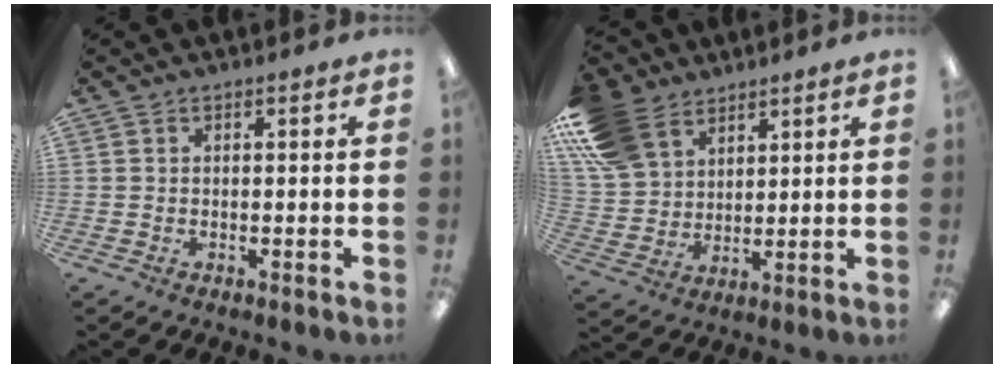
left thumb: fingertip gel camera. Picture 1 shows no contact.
{"total": 14.6, "force": [9.0, 9.8, 6.0], "torque": [-0.148, -0.032, 0.178]}